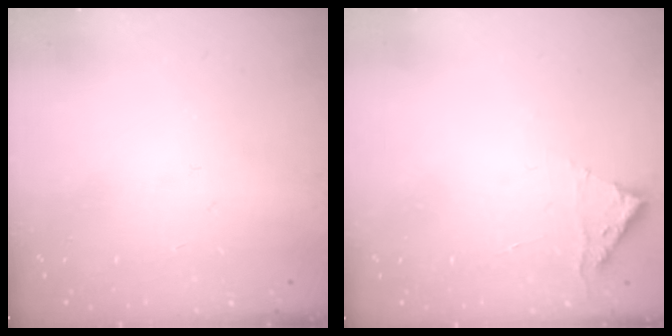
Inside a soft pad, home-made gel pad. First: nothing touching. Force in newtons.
{"total": 2.8, "press": 2.8, "slide": 0.3}